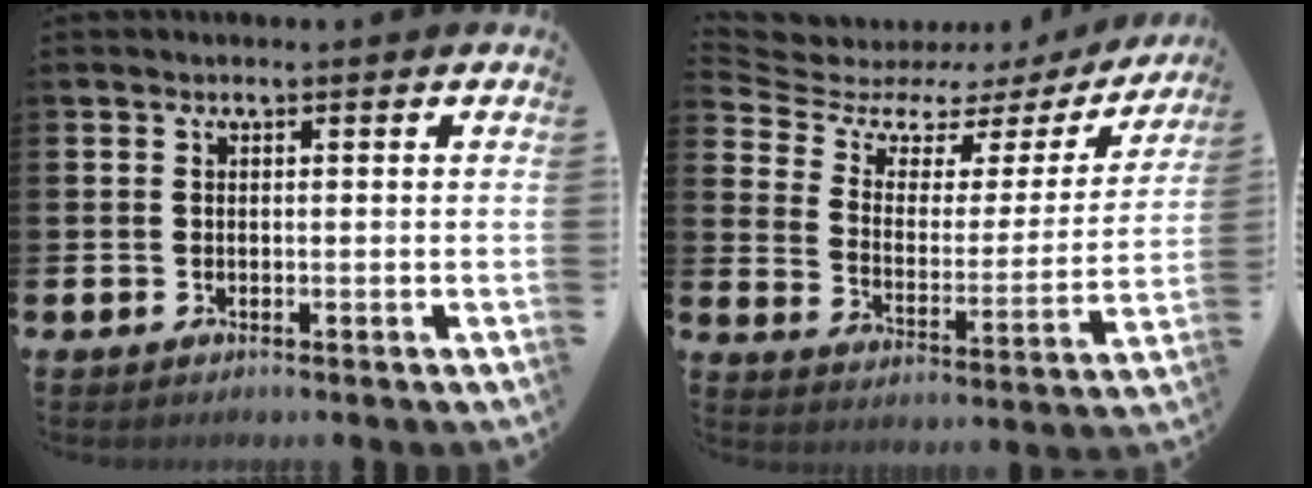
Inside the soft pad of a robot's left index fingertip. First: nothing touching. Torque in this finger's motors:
{"motor_torque": [0.80, -1.34, 0.02, -0.04]}